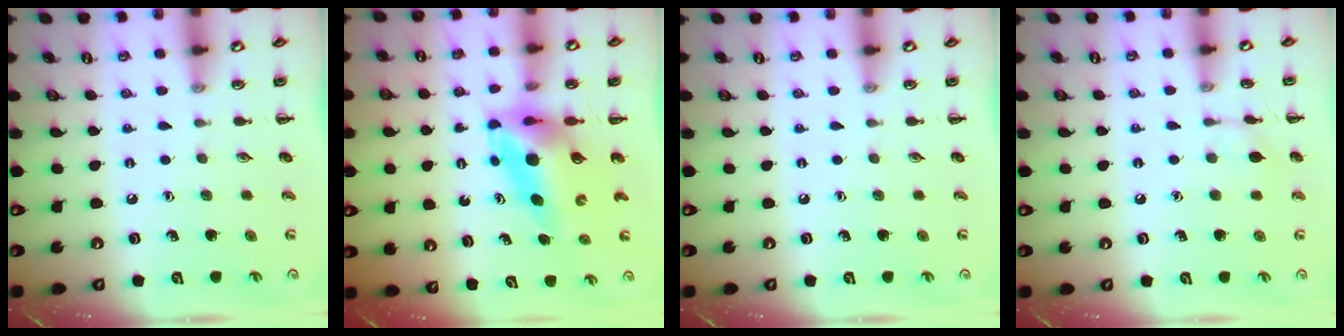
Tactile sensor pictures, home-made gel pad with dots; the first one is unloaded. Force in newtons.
{"total": 7.9, "press": 7.6, "slide": 2.3}
{"total": 0.0}
{"total": 6.5, "press": 6.1, "slide": 2.2}